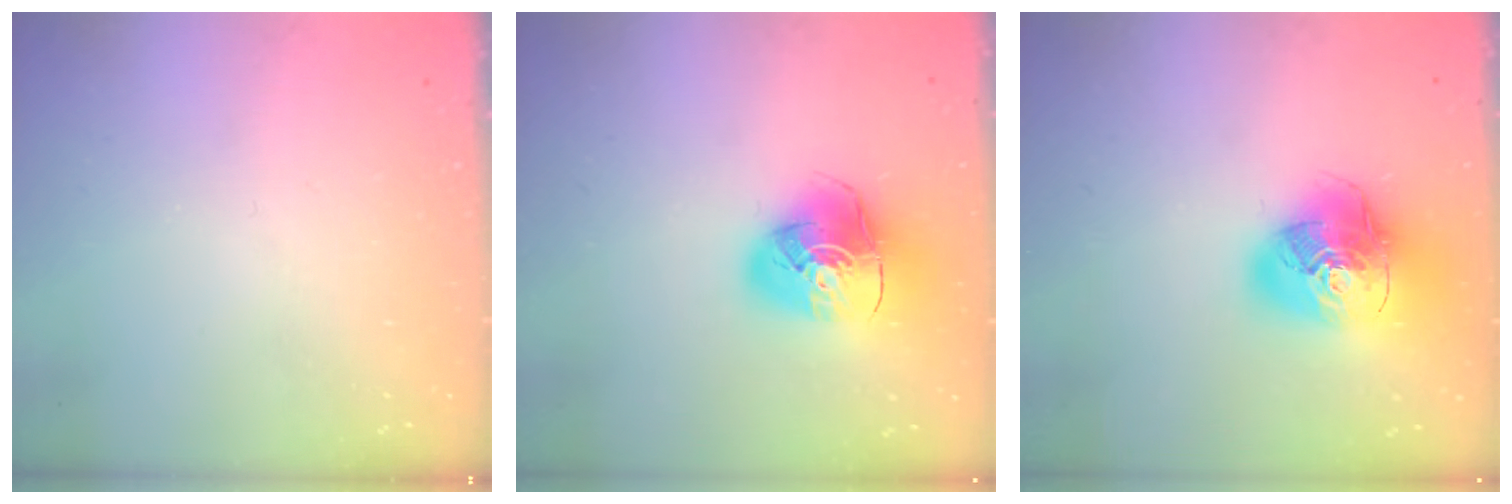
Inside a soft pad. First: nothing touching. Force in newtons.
{"total": 12.2, "press": 12.1, "slide": 1.6}
{"total": 19.1, "press": 18.9, "slide": 2.6}